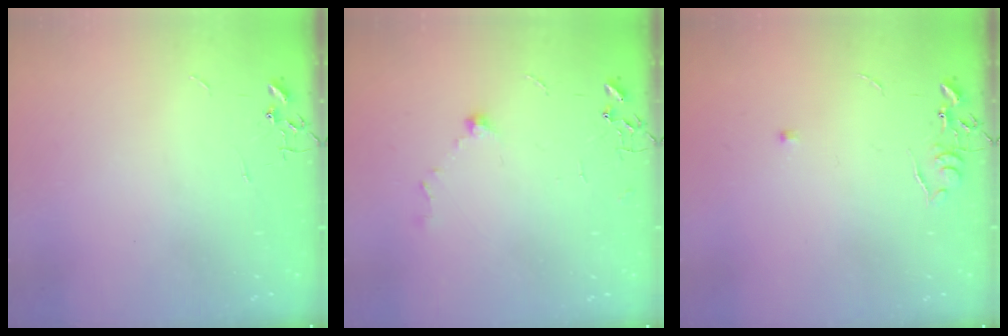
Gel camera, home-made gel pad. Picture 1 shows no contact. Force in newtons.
{"total": 7.8, "press": 7.6, "slide": 1.5}
{"total": 5.0, "press": 4.9, "slide": 0.6}